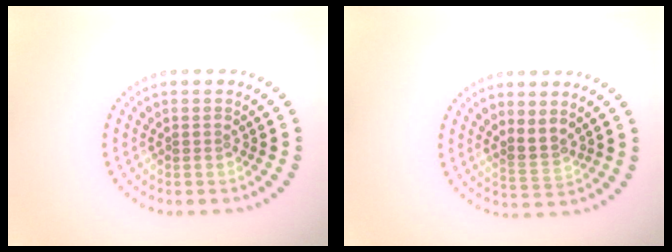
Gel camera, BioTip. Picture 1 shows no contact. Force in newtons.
{"total": 1.9, "press": 1.6, "slide": 1.1}